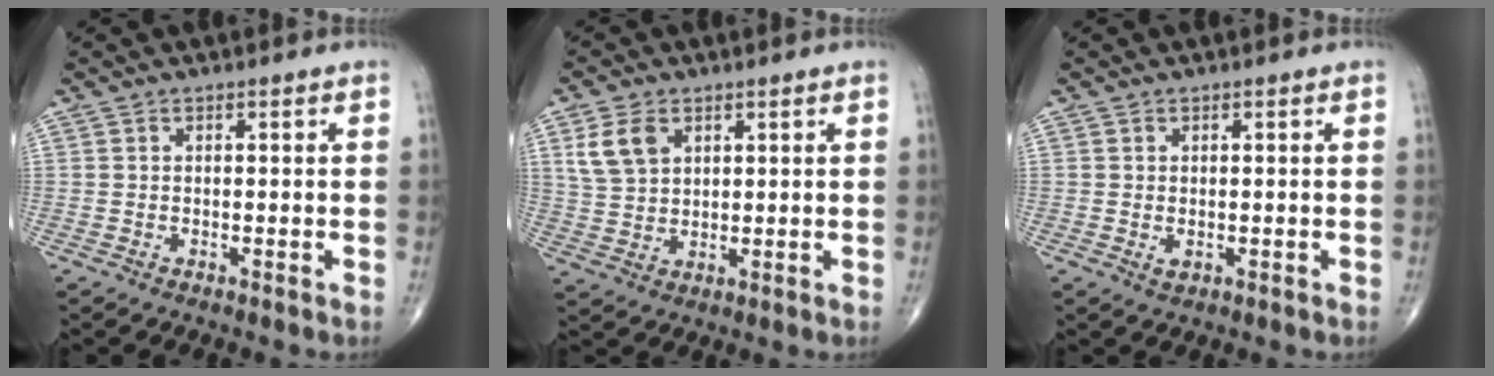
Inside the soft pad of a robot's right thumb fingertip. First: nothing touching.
{"total": 6.8, "force": [2.9, 4.5, 4.2], "torque": [-0.072, -0.005, 0.064]}
{"total": 1.2, "force": [-0.1, 0.9, 0.9], "torque": [-0.012, -0.002, 0.001]}